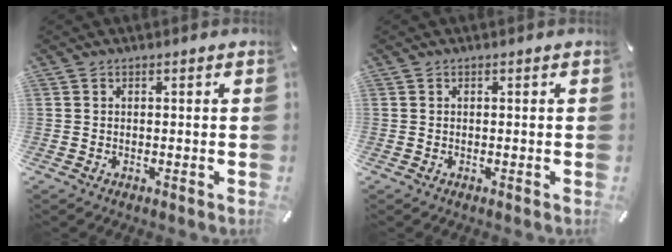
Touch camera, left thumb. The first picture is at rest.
{"total": 0.0}